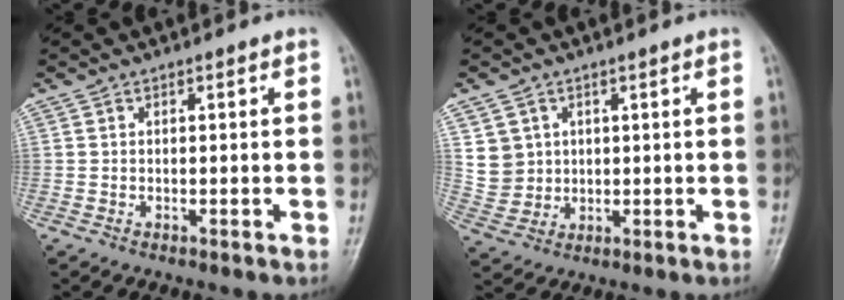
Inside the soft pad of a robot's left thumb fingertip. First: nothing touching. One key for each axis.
{"total": 5.8, "fx": 2.1, "fy": 5.3, "fz": 1.3, "tx": -0.003, "ty": -0.012, "tz": 0.049}